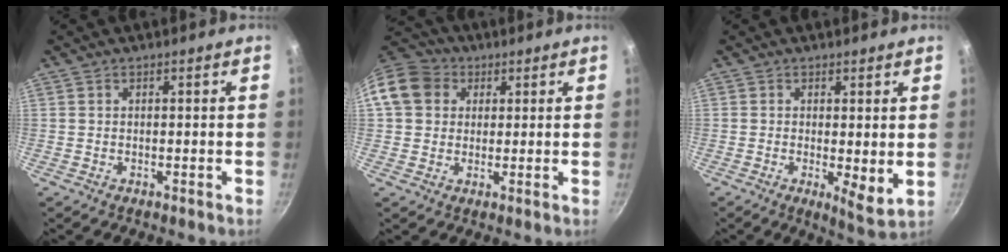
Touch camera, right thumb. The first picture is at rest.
{"total": 11.4, "force": [2.9, 9.6, 5.3], "torque": [-0.086, 0.022, 0.037]}
{"total": 5.9, "force": [0.1, 1.9, 5.6], "torque": [-0.081, -0.025, 0.004]}